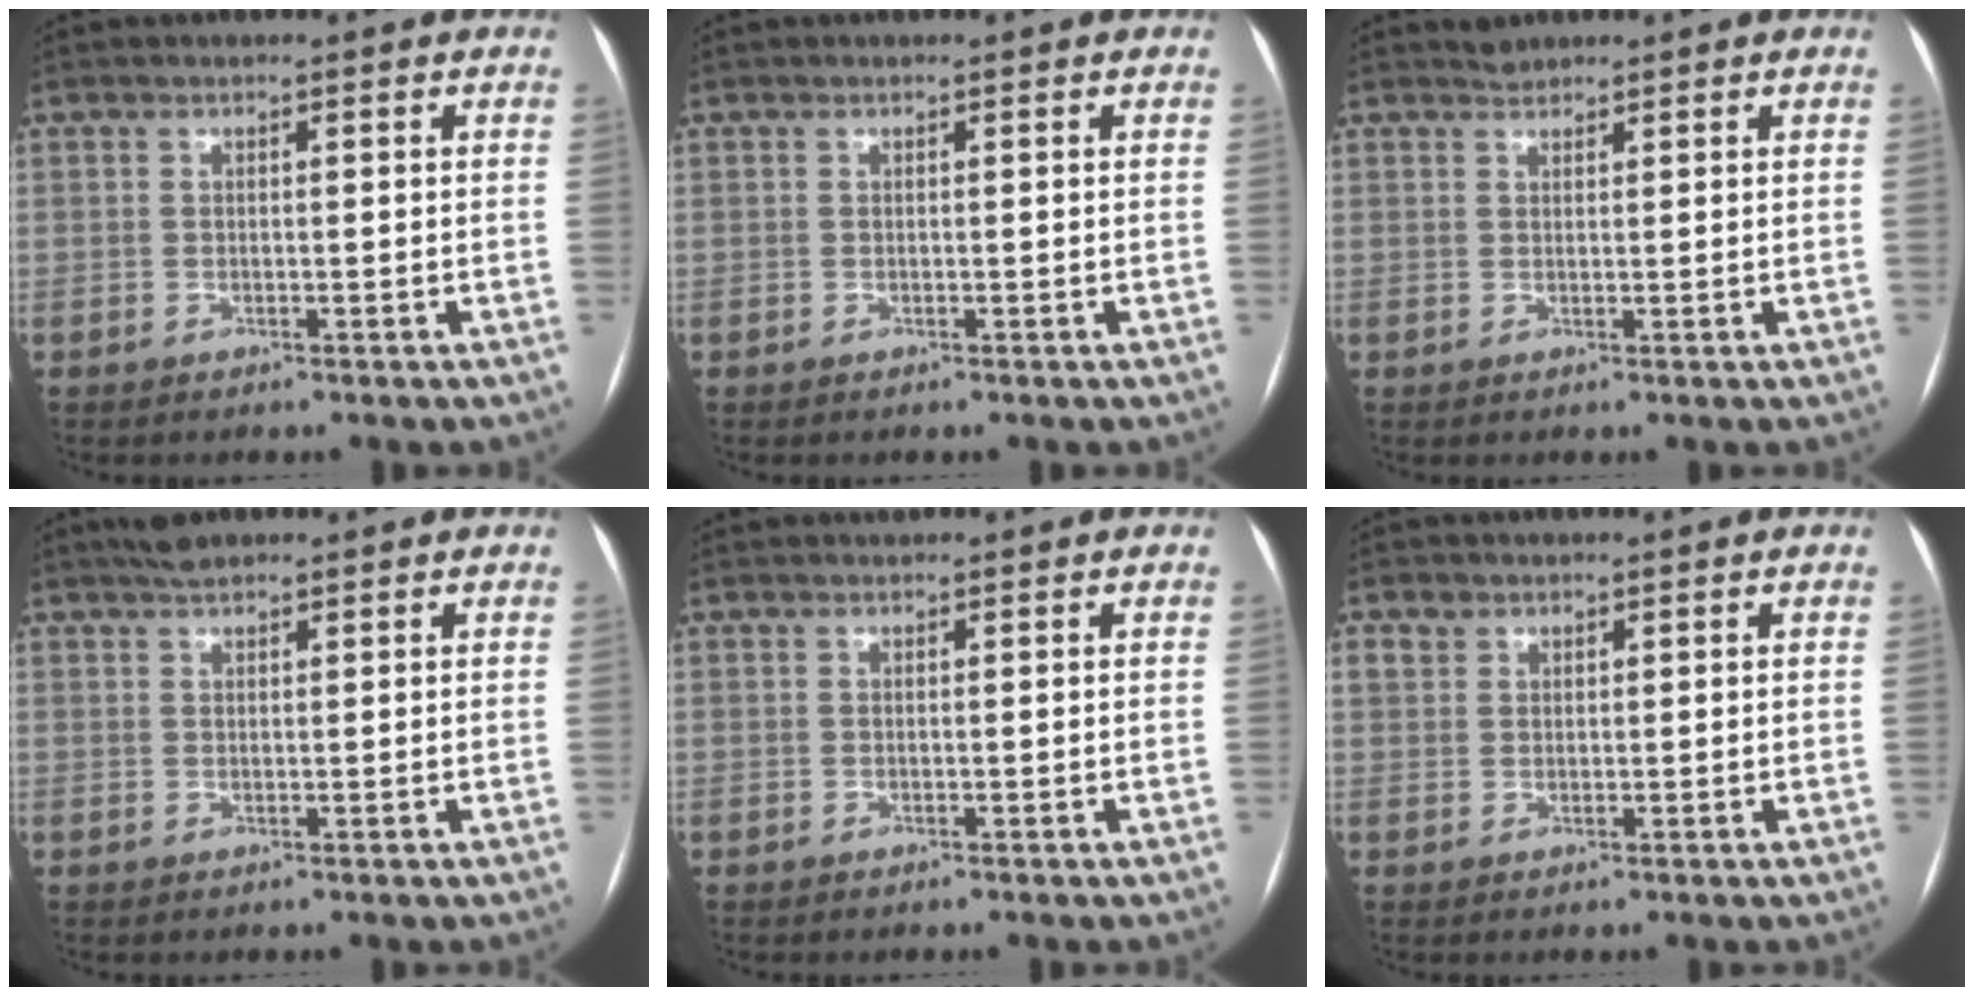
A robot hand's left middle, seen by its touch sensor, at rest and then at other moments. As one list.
[{"total": 0.0}, {"total": 1.1, "force": [1.0, 0.3, -0.2], "torque": [0.000, 0.003, 0.018]}, {"total": 2.5, "force": [2.1, 0.7, 1.1], "torque": [-0.021, 0.013, 0.038]}, {"total": 1.0, "force": [1.0, 0.1, 0.2], "torque": [-0.007, 0.020, 0.020]}, {"total": 1.9, "force": [1.2, 1.5, 0.3], "torque": [-0.003, 0.007, 0.020]}]